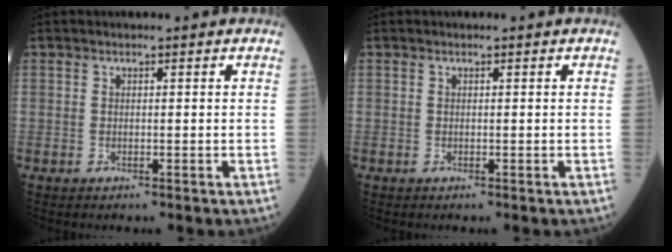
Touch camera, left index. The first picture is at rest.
{"total": 0.0}